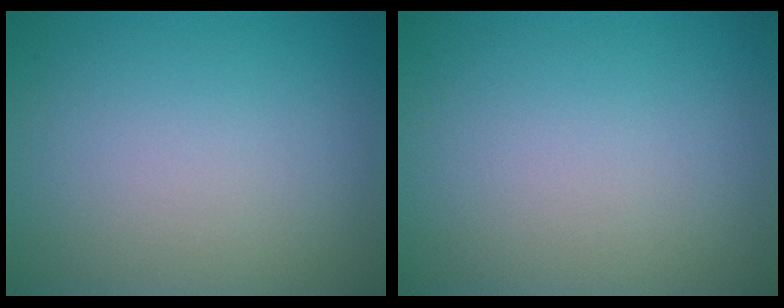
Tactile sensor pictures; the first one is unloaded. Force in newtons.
{"total": 0.0}